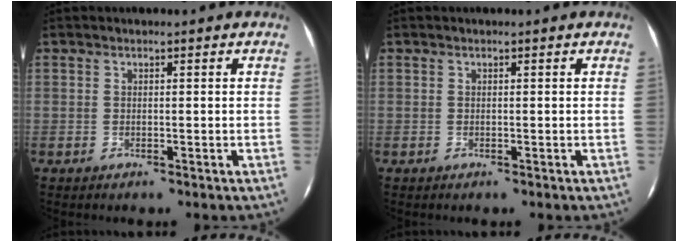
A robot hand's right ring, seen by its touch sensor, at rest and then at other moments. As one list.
[{"total": 0.0}]